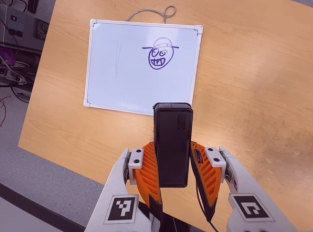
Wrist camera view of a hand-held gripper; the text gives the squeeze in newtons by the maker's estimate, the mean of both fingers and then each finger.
{"total": 4.6, "left": 3.1, "right": 6.1}